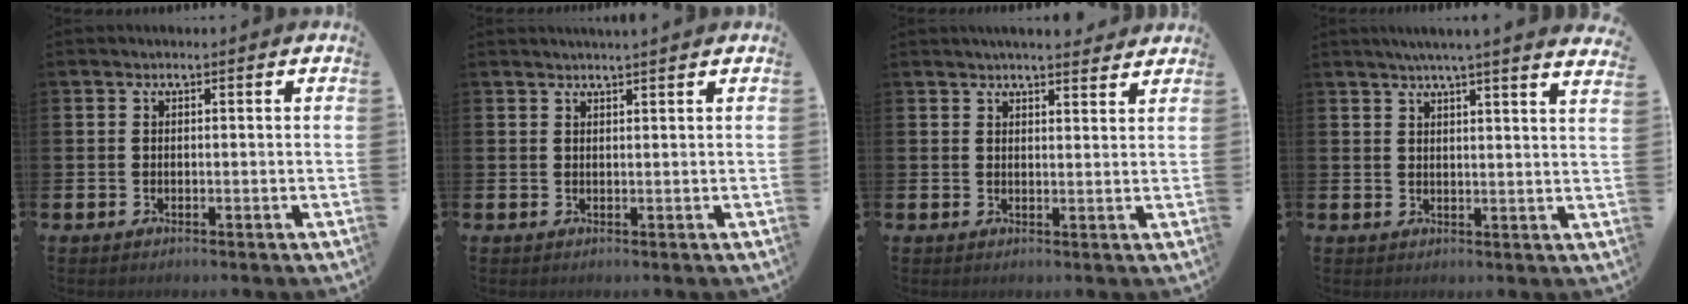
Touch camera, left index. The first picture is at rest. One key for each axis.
{"total": 1.3, "fx": 1.2, "fy": -0.2, "fz": 0.1, "tx": 0.002, "ty": -0.004, "tz": 0.023}
{"total": 3.5, "fx": 3.5, "fy": 0.2, "fz": 0.6, "tx": -0.008, "ty": -0.017, "tz": 0.062}
{"total": 4.5, "fx": 4.2, "fy": -1.0, "fz": 1.2, "tx": -0.031, "ty": -0.018, "tz": 0.073}